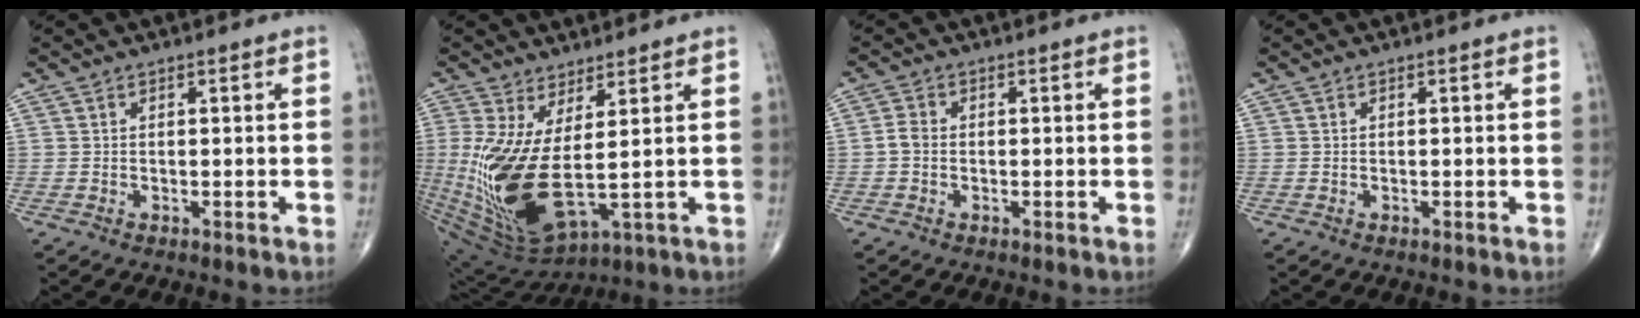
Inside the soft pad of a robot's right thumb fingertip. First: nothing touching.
{"total": 16.1, "force": [0.9, 5.9, 15.0], "torque": [-0.325, -0.038, 0.042]}
{"total": 2.2, "force": [-0.4, 1.6, 1.4], "torque": [-0.026, 0.005, -0.013]}
{"total": 0.0}